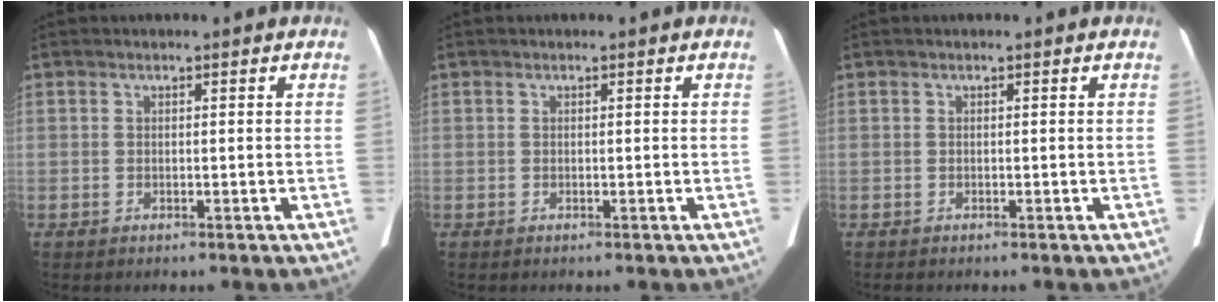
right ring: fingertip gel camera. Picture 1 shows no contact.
{"total": 0.0}
{"total": 0.0}